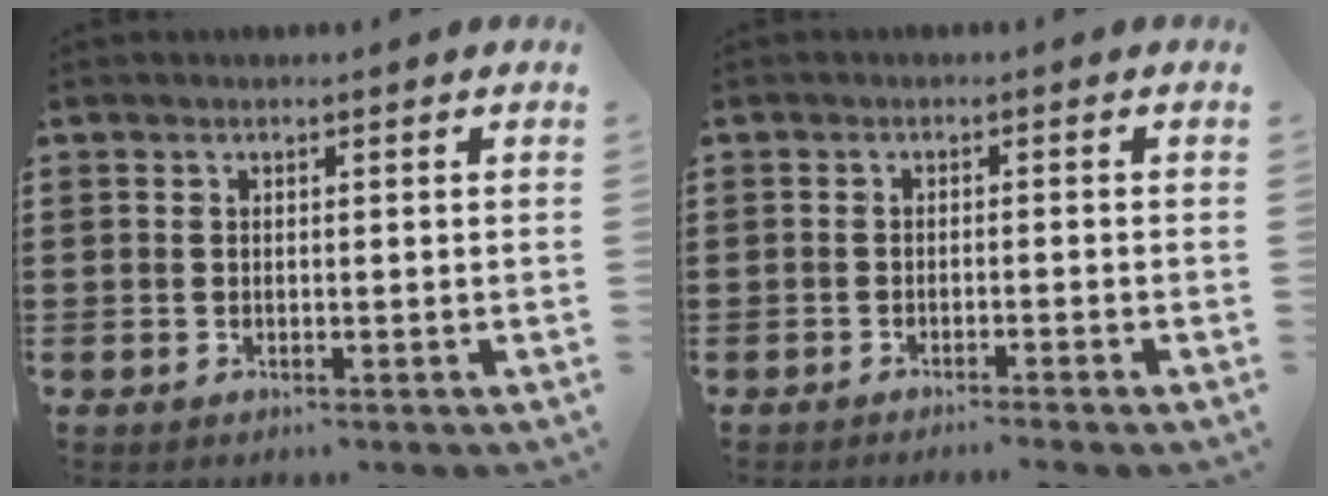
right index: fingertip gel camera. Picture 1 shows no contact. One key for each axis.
{"total": 1.3, "fx": -1.2, "fy": -0.3, "fz": 0.4, "tx": -0.008, "ty": 0.000, "tz": -0.024}